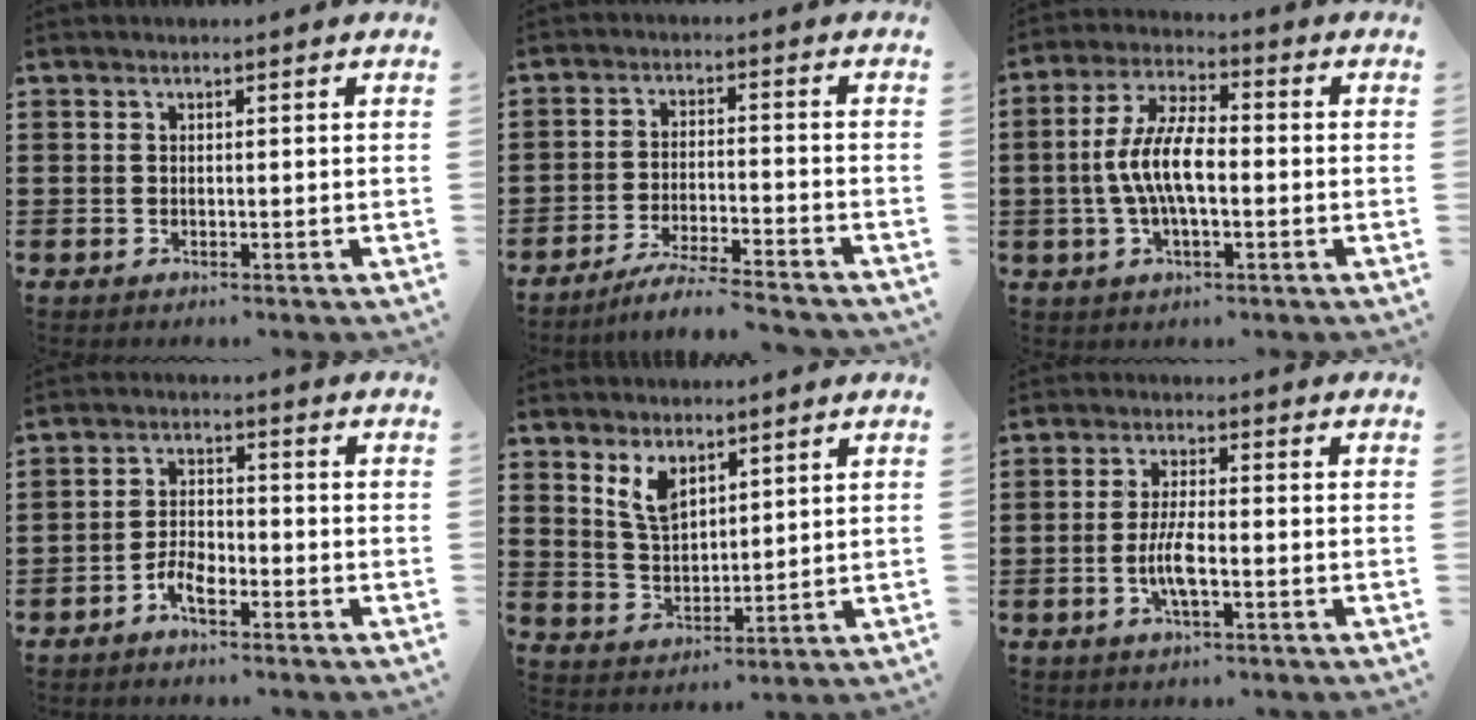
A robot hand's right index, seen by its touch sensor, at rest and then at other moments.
{"total": 4.9, "force": [-4.7, -0.4, 1.5], "torque": [-0.032, -0.010, -0.094]}
{"total": 8.7, "force": [-1.1, 3.3, 7.9], "torque": [-0.172, -0.003, -0.025]}
{"total": 3.6, "force": [-2.5, 1.5, 2.1], "torque": [-0.047, 0.004, -0.051]}
{"total": 5.4, "force": [3.5, 2.6, 3.2], "torque": [-0.073, -0.001, 0.065]}
{"total": 4.8, "force": [-1.3, 1.0, 4.5], "torque": [-0.100, -0.006, -0.029]}